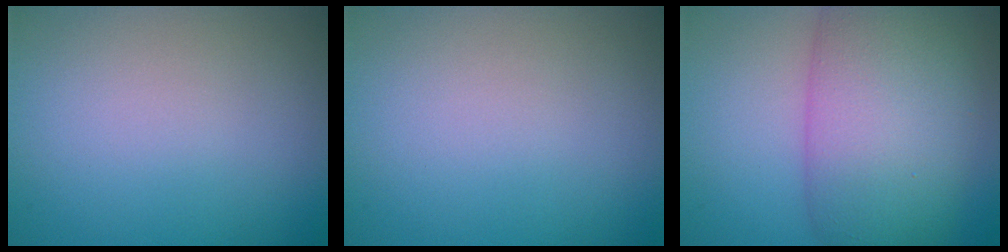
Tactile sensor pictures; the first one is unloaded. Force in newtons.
{"total": 0.0}
{"total": 10.9, "press": 10.9, "slide": 0.3}